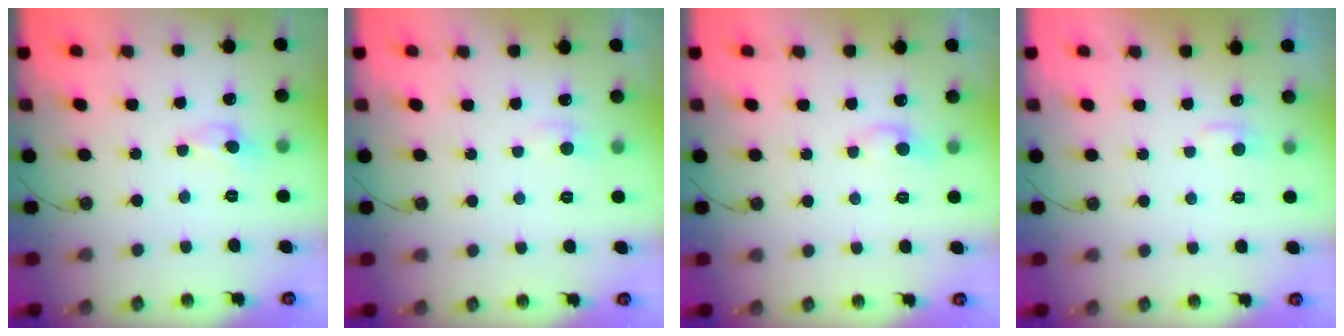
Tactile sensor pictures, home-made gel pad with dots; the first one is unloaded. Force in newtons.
{"total": 1.1, "press": 0.8, "slide": 0.8}
{"total": 2.7, "press": 2.7, "slide": 0.6}
{"total": 1.9, "press": 1.8, "slide": 0.6}